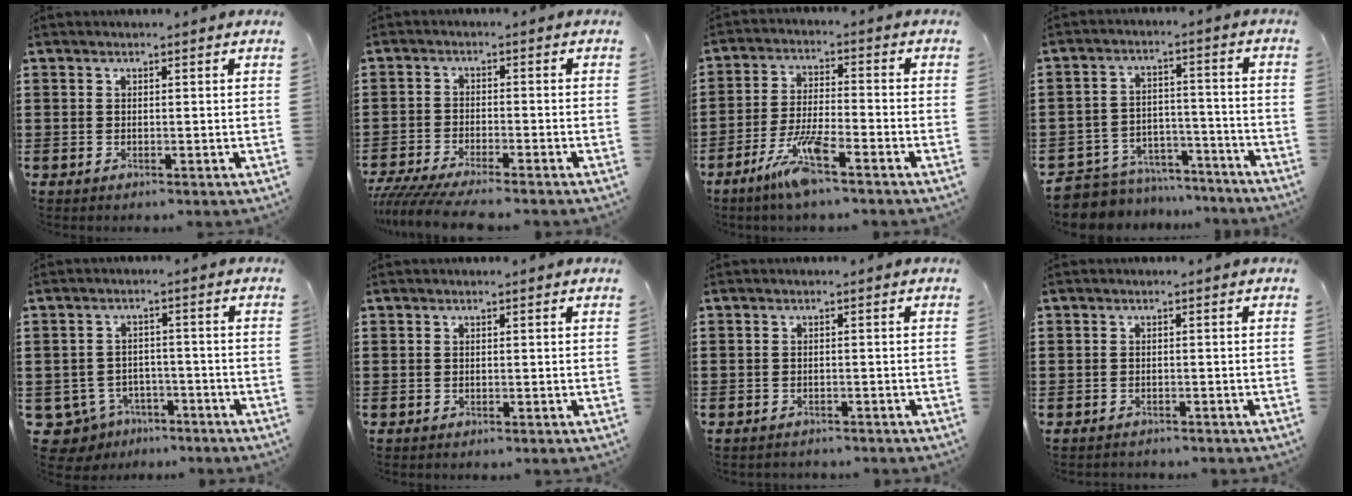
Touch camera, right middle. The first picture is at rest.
{"total": 4.6, "force": [-4.3, 0.3, 1.6], "torque": [-0.047, -0.017, -0.090]}
{"total": 7.5, "force": [-4.8, 1.1, 5.7], "torque": [-0.130, -0.010, -0.092]}
{"total": 7.3, "force": [-7.1, 1.5, 0.3], "torque": [-0.013, 0.018, -0.146]}
{"total": 4.5, "force": [-3.8, 2.3, 0.8], "torque": [-0.044, 0.000, -0.082]}
{"total": 0.0}
{"total": 1.2, "force": [-1.2, 0.3, -0.1], "torque": [-0.001, 0.003, -0.028]}
{"total": 1.3, "force": [-1.2, 0.5, -0.2], "torque": [0.002, 0.003, -0.028]}